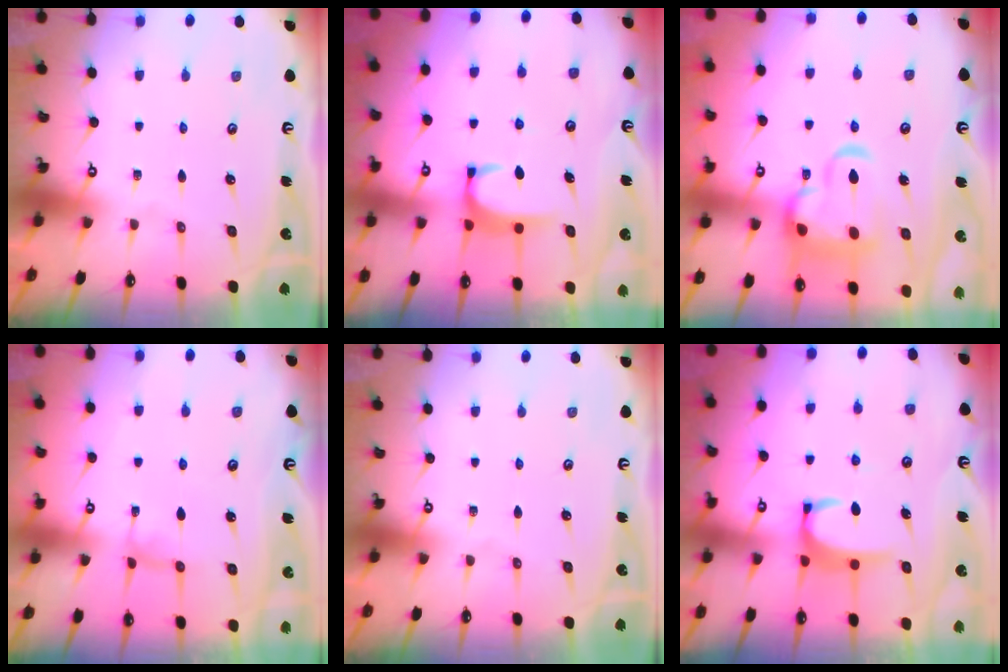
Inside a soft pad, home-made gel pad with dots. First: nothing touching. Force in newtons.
{"total": 1.8, "press": 1.7, "slide": 0.6}
{"total": 9.3, "press": 9.1, "slide": 2.0}
{"total": 1.1, "press": 1.0, "slide": 0.3}
{"total": 0.0}
{"total": 3.3, "press": 3.3, "slide": 0.3}